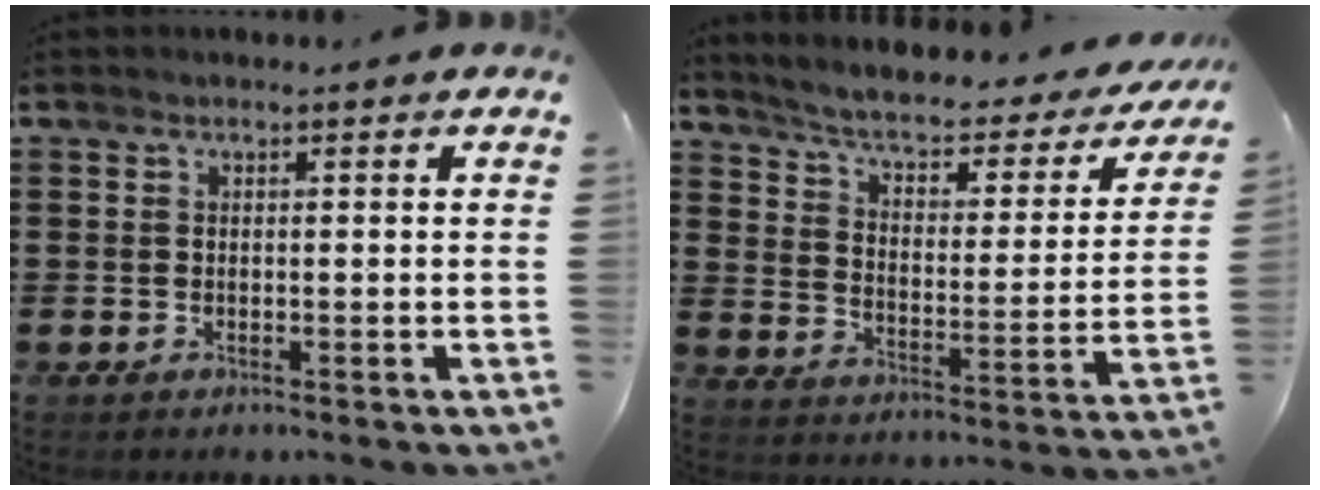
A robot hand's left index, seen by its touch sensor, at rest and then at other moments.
{"total": 4.3, "force": [3.2, 0.9, 2.7], "torque": [-0.068, -0.027, 0.045]}